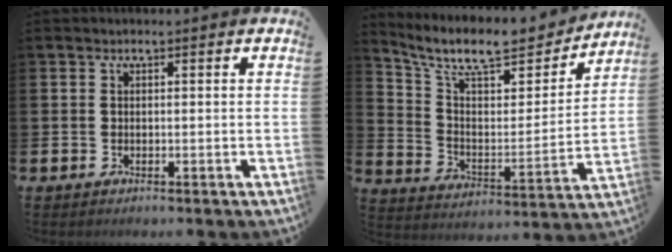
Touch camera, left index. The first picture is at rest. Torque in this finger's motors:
{"motor_torque": [0.27, -0.79, 0.54, 0.18]}